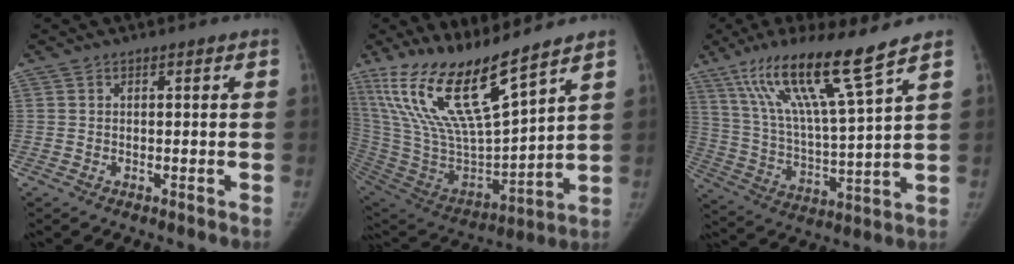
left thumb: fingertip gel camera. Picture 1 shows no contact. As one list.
[{"total": 20.2, "force": [14.8, 3.4, 13.4], "torque": [-0.238, -0.080, 0.296]}, {"total": 17.0, "force": [11.2, 0.4, 12.8], "torque": [-0.225, -0.052, 0.209]}]